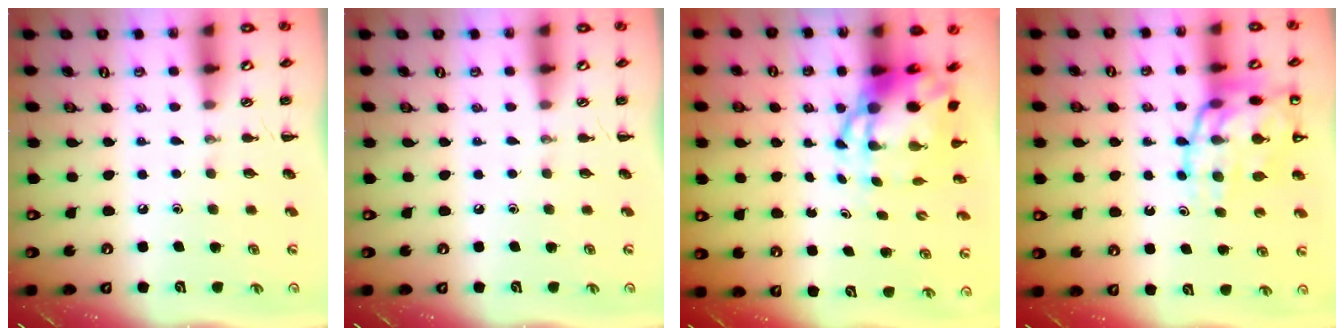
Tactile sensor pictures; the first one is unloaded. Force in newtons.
{"total": 0.0}
{"total": 8.3, "press": 8.0, "slide": 2.3}
{"total": 19.4, "press": 19.1, "slide": 3.5}